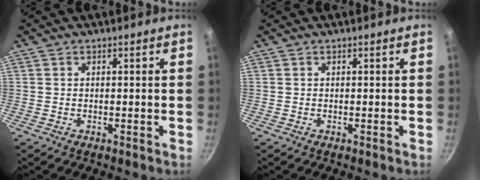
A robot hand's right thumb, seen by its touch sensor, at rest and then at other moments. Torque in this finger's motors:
{"motor_torque": [-0.01, 0.00, -0.02, -0.18, 0.01]}